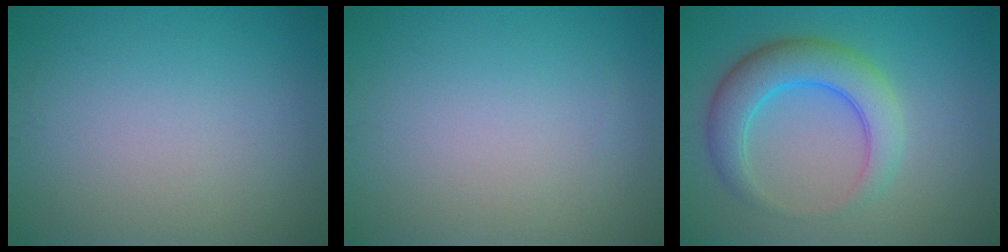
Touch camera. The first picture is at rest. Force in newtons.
{"total": 0.0}
{"total": 5.6, "press": 5.6, "slide": 0.2}